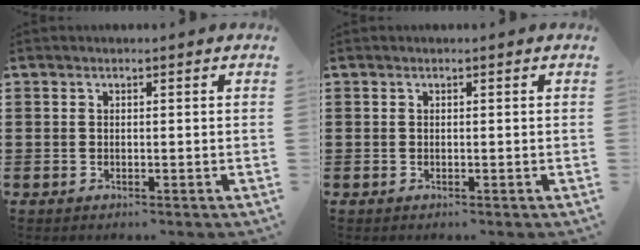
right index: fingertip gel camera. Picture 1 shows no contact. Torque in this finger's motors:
{"motor_torque": [-0.03, 0.03, 0.00, 0.00]}